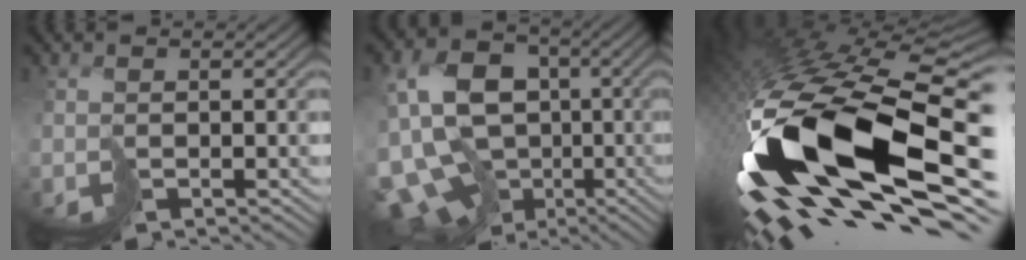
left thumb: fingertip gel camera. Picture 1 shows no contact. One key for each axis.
{"total": 16.1, "fx": -4.1, "fy": 12.2, "fz": 9.7, "tx": -0.229, "ty": -0.009, "tz": -0.057}
{"total": 19.7, "fx": -4.3, "fy": 9.0, "fz": 17.0, "tx": -0.371, "ty": -0.085, "tz": -0.035}